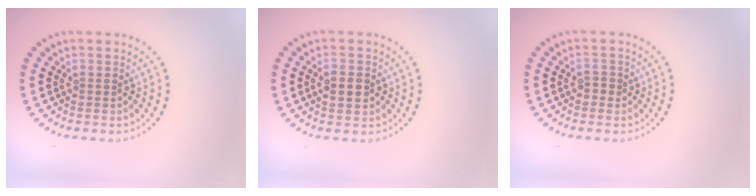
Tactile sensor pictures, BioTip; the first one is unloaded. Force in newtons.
{"total": 2.6, "press": 2.6, "slide": 0.2}
{"total": 1.0, "press": 0.9, "slide": 0.4}